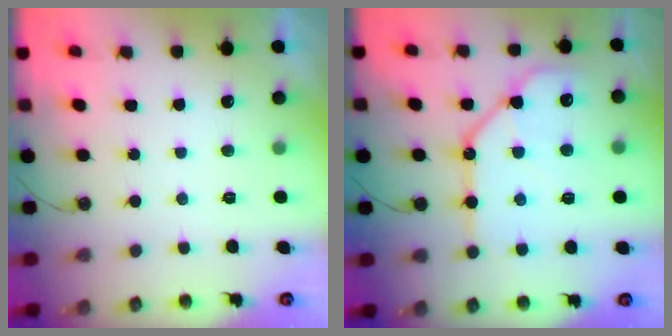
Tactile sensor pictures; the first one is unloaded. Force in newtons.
{"total": 16.5, "press": 16.4, "slide": 1.8}